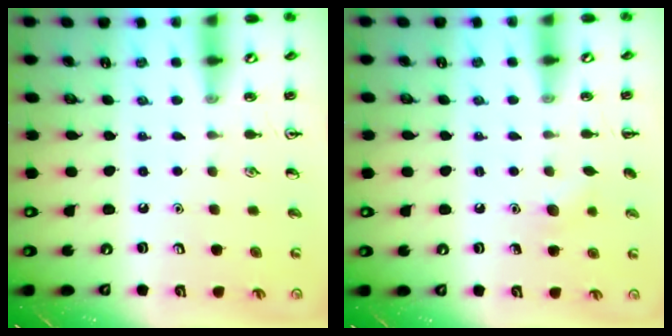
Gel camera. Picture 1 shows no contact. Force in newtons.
{"total": 4.5, "press": 4.3, "slide": 1.2}